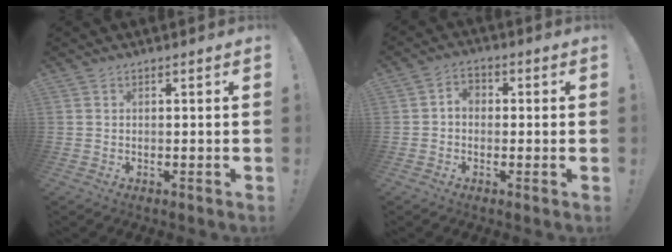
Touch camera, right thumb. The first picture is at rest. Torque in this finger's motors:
{"motor_torque": [0.45, 0.66, 0.14, -0.34, 0.00]}